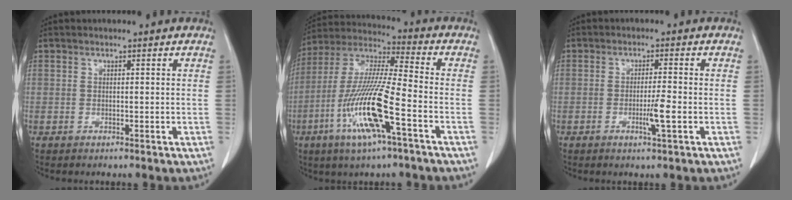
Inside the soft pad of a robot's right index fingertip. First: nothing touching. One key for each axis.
{"total": 15.7, "fx": -5.8, "fy": 0.9, "fz": 14.5, "tx": -0.299, "ty": -0.013, "tz": -0.115}
{"total": 3.6, "fx": -1.1, "fy": -0.2, "fz": 3.5, "tx": -0.061, "ty": -0.006, "tz": -0.019}